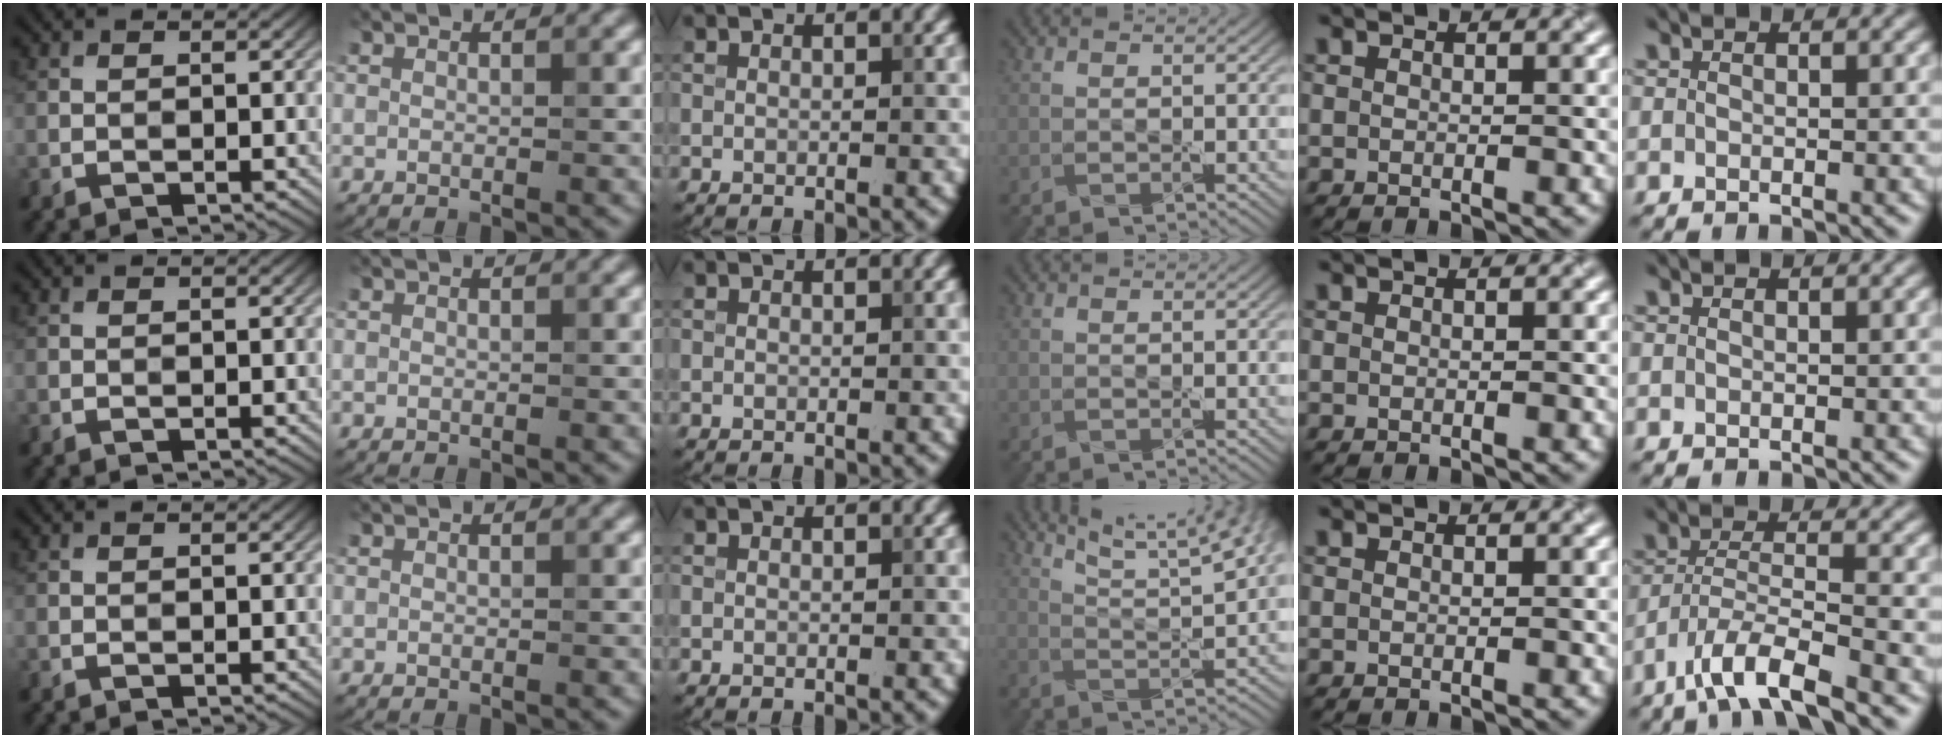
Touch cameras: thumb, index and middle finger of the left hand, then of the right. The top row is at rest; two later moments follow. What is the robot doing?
{"motion": "pour", "object": "sugar"}